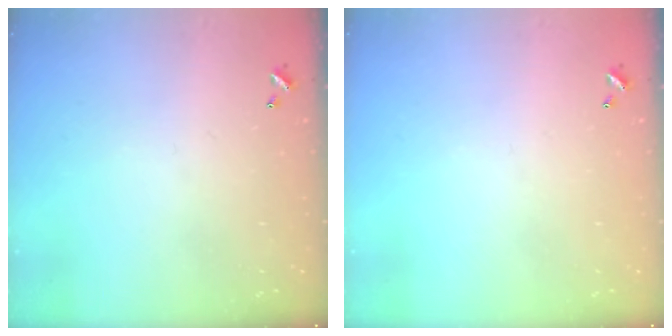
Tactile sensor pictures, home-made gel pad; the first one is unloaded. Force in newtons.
{"total": 0.0}